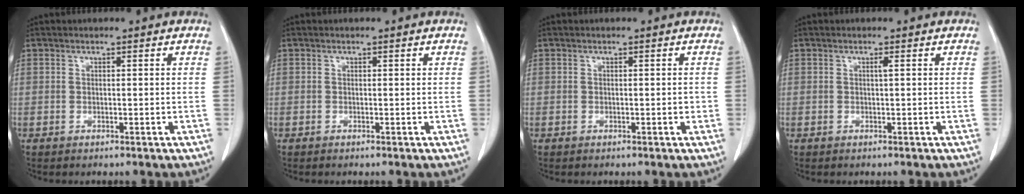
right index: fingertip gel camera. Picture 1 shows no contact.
{"total": 0.0}
{"total": 0.7, "force": [-0.1, 0.2, 0.6], "torque": [-0.010, 0.001, 0.000]}
{"total": 0.6, "force": [0.2, -0.1, 0.5], "torque": [-0.011, -0.001, 0.004]}